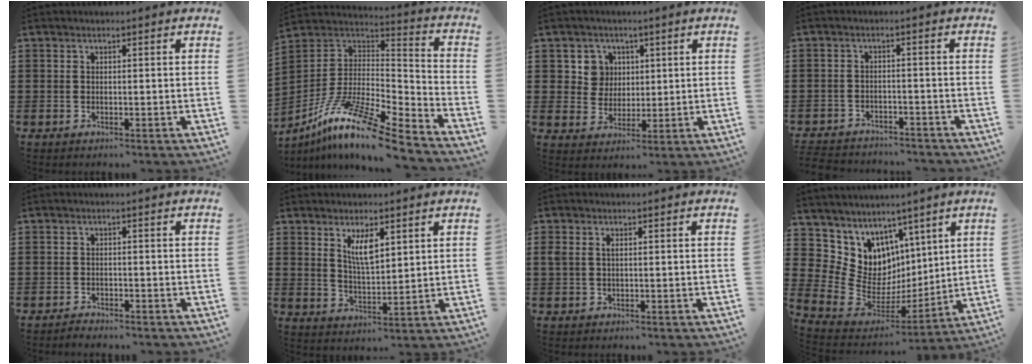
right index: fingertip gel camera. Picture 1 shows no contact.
{"total": 13.2, "force": [-9.5, 1.8, 9.0], "torque": [-0.186, 0.006, -0.187]}
{"total": 5.3, "force": [1.8, 4.9, 1.1], "torque": [-0.048, 0.017, 0.034]}
{"total": 3.5, "force": [-3.4, 0.4, 0.1], "torque": [-0.015, -0.003, -0.075]}
{"total": 1.2, "force": [-1.2, 0.2, 0.0], "torque": [-0.004, 0.003, -0.026]}
{"total": 5.1, "force": [2.6, 1.7, 4.0], "torque": [-0.077, 0.001, 0.044]}
{"total": 1.3, "force": [0.3, 0.8, 1.0], "torque": [-0.022, 0.006, 0.004]}
{"total": 8.5, "force": [4.5, 7.2, 0.7], "torque": [-0.067, -0.057, 0.094]}